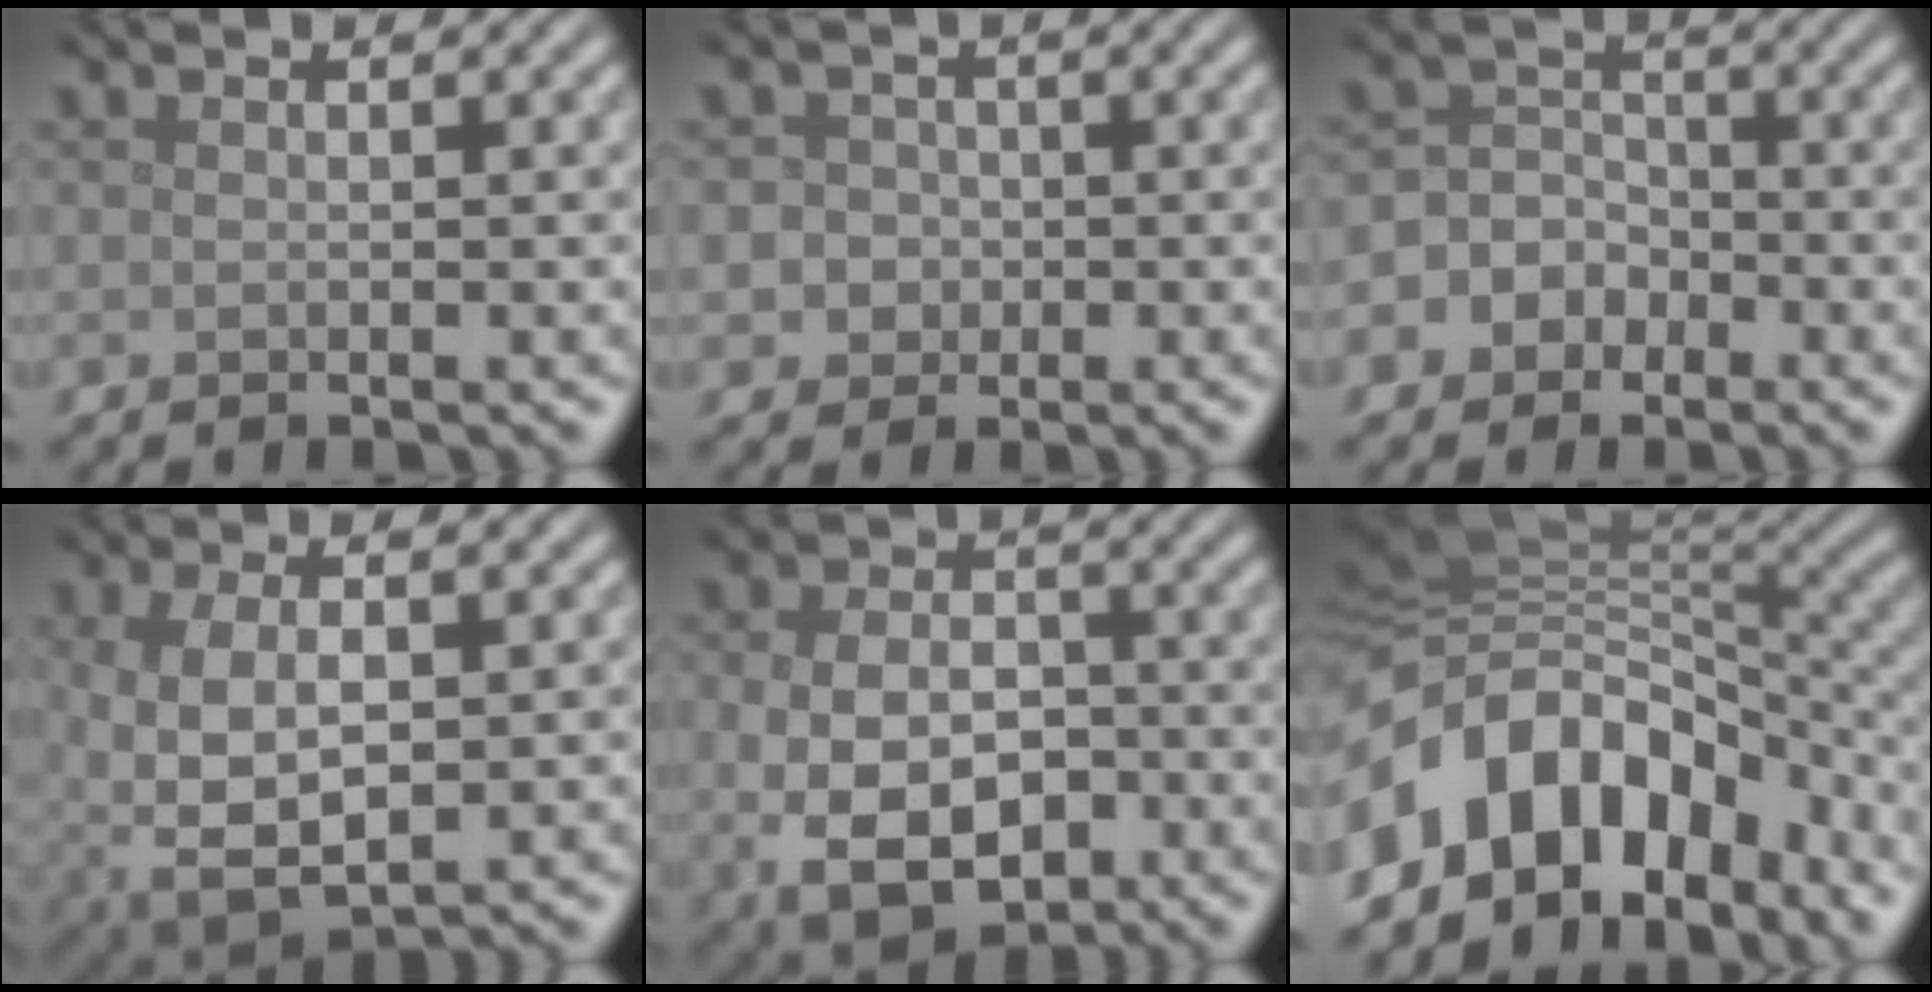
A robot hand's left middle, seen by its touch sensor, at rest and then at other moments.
{"total": 3.6, "force": [-0.1, 3.4, 1.1], "torque": [0.007, 0.022, -0.015]}
{"total": 6.3, "force": [-2.8, 5.6, 1.1], "torque": [-0.005, 0.013, -0.074]}
{"total": 7.0, "force": [-0.1, 4.0, 5.7], "torque": [-0.129, -0.018, 0.013]}
{"total": 8.1, "force": [-2.2, 5.4, 5.6], "torque": [-0.122, -0.022, -0.037]}
{"total": 12.9, "force": [-6.1, 9.1, 6.7], "torque": [-0.139, 0.008, -0.103]}